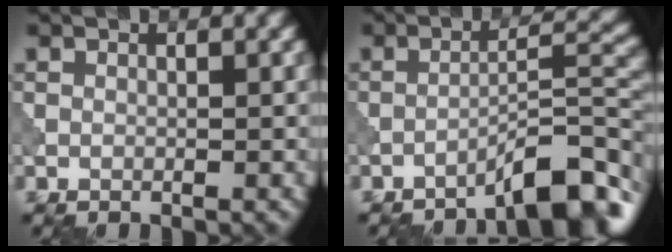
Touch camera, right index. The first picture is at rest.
{"total": 6.5, "force": [-4.6, 1.0, 4.5], "torque": [-0.063, 0.018, -0.074]}